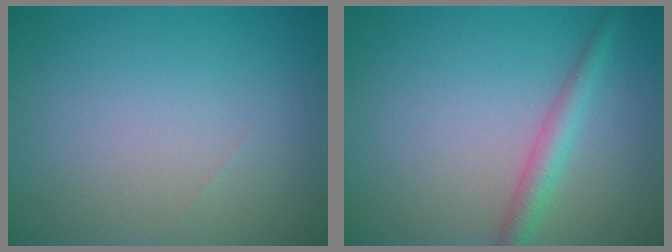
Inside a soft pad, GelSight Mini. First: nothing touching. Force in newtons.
{"total": 2.5, "press": 2.5, "slide": 0.0}